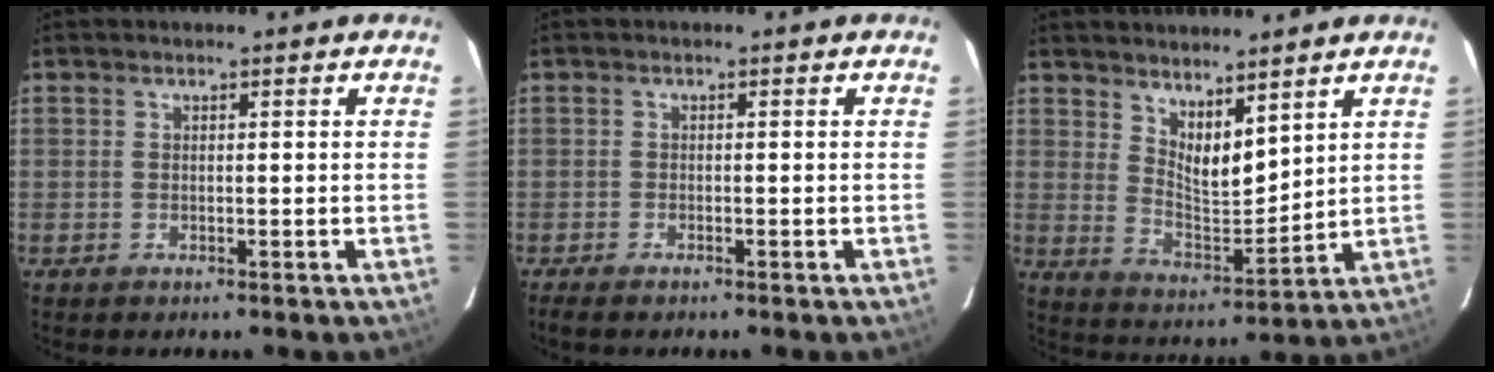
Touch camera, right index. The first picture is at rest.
{"total": 2.3, "force": [-1.9, 0.5, 1.1], "torque": [-0.030, -0.008, -0.035]}
{"total": 8.4, "force": [6.0, 3.1, 5.1], "torque": [-0.080, -0.014, 0.111]}